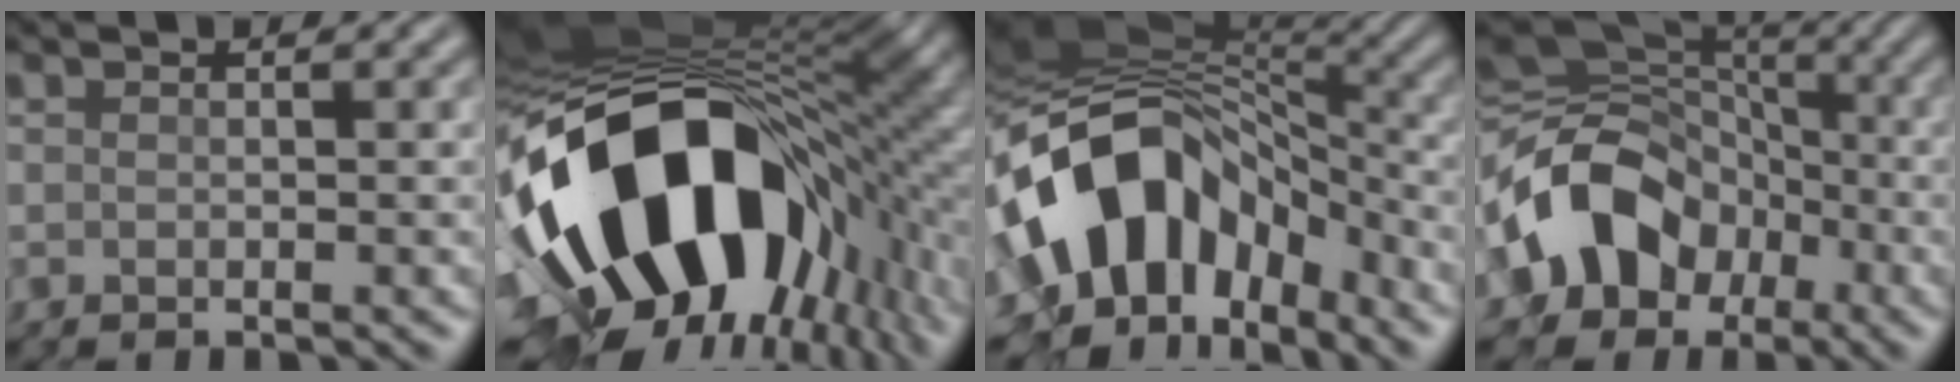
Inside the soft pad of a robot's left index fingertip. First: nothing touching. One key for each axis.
{"total": 18.9, "fx": -5.7, "fy": 11.3, "fz": 14.1, "tx": -0.253, "ty": -0.026, "tz": -0.082}
{"total": 13.7, "fx": -3.7, "fy": 9.3, "fz": 9.3, "tx": -0.163, "ty": 0.000, "tz": -0.071}
{"total": 11.5, "fx": -3.0, "fy": 9.1, "fz": 6.3, "tx": -0.136, "ty": -0.005, "tz": -0.061}